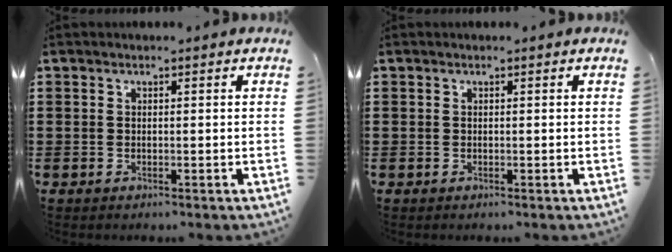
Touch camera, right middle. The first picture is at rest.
{"total": 0.0}